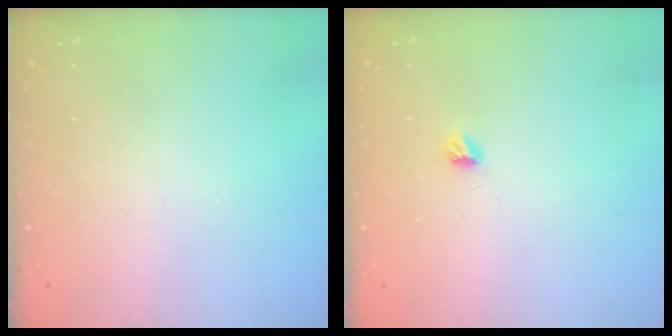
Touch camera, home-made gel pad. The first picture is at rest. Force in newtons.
{"total": 3.3, "press": 3.3, "slide": 0.4}